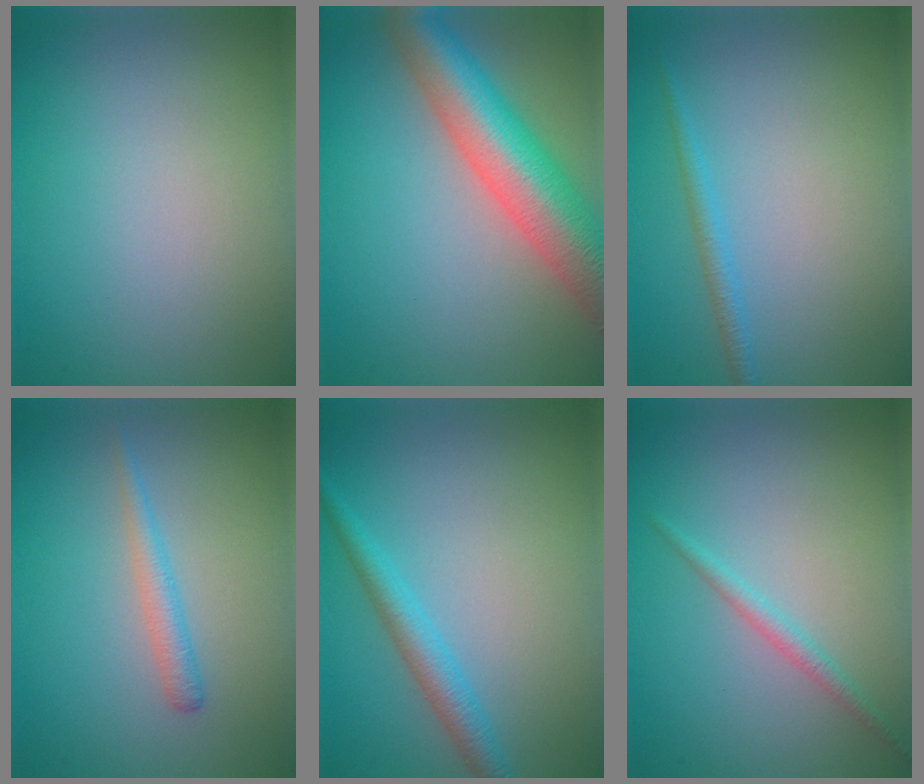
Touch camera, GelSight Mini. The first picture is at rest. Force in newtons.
{"total": 9.9, "press": 9.9, "slide": 0.5}
{"total": 1.4, "press": 1.4, "slide": 0.1}
{"total": 1.7, "press": 1.7, "slide": 0.1}
{"total": 2.8, "press": 2.8, "slide": 0.0}
{"total": 1.3, "press": 1.3, "slide": 0.1}